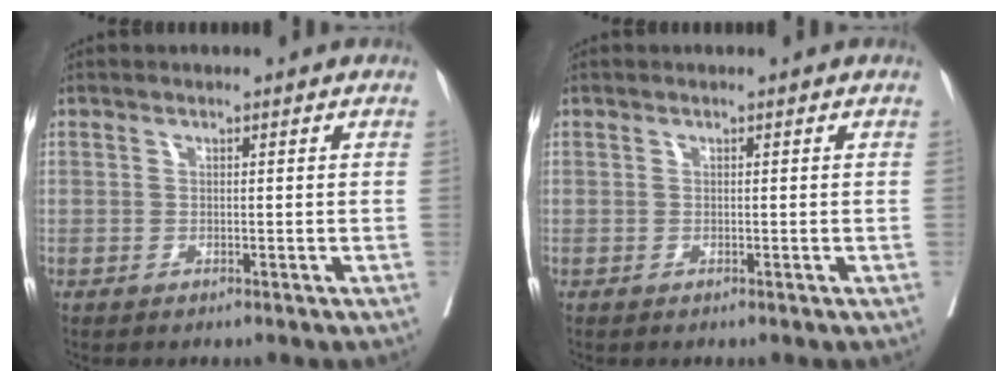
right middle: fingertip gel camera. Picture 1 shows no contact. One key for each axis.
{"total": 0.0}